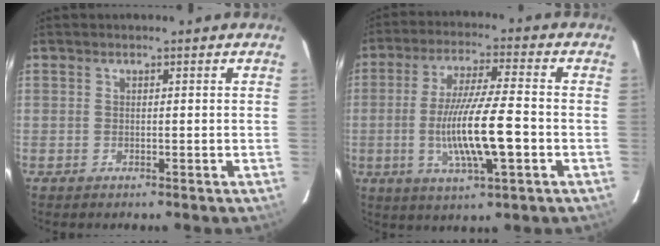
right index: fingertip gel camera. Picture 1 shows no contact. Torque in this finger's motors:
{"motor_torque": [0.60, -0.08, 0.78, 0.21]}